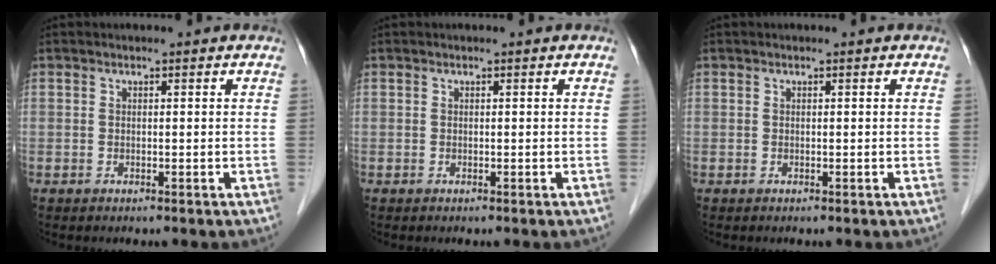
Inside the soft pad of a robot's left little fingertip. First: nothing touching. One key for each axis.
{"total": 0.0}
{"total": 0.0}